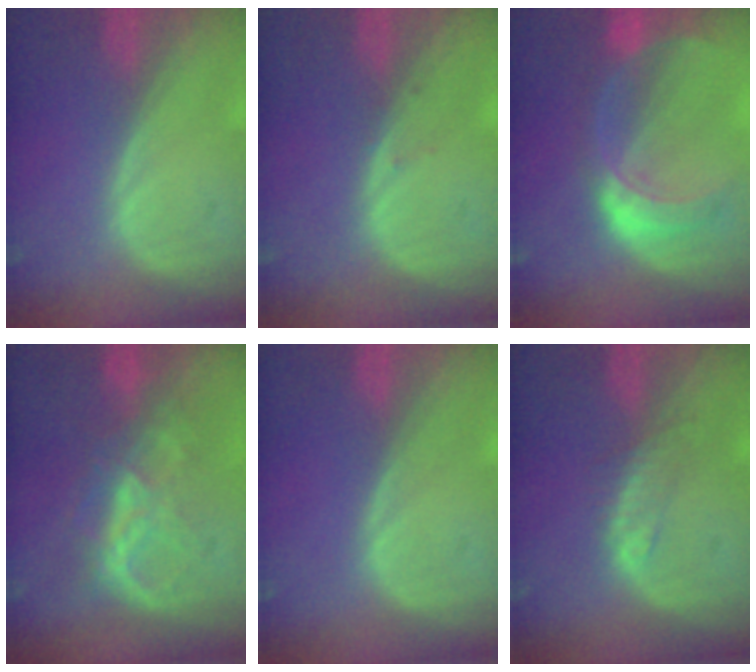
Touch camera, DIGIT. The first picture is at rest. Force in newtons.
{"total": 0.7, "press": 0.4, "slide": 0.5}
{"total": 7.6, "press": 6.6, "slide": 3.8}
{"total": 6.7, "press": 6.7, "slide": 0.4}
{"total": 0.0}
{"total": 2.5, "press": 2.4, "slide": 0.3}